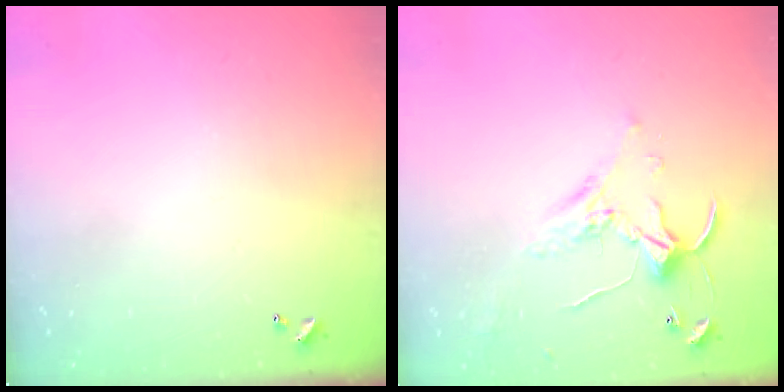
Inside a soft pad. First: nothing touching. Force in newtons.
{"total": 1.5, "press": 1.5, "slide": 0.3}